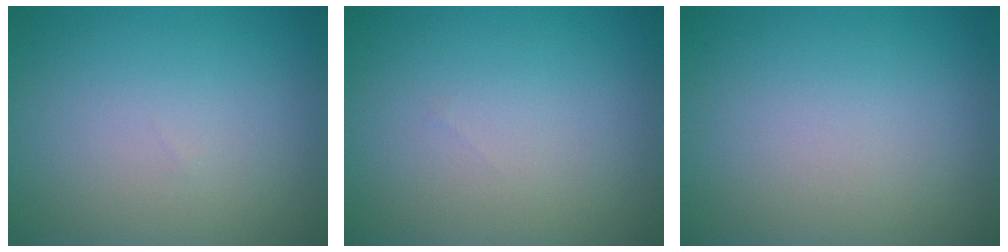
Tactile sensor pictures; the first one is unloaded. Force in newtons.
{"total": 0.0}
{"total": 0.0}